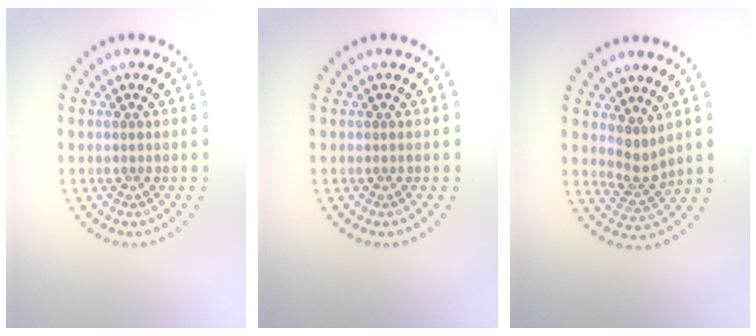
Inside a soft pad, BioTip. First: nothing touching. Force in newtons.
{"total": 0.0}
{"total": 2.3, "press": 1.6, "slide": 1.6}